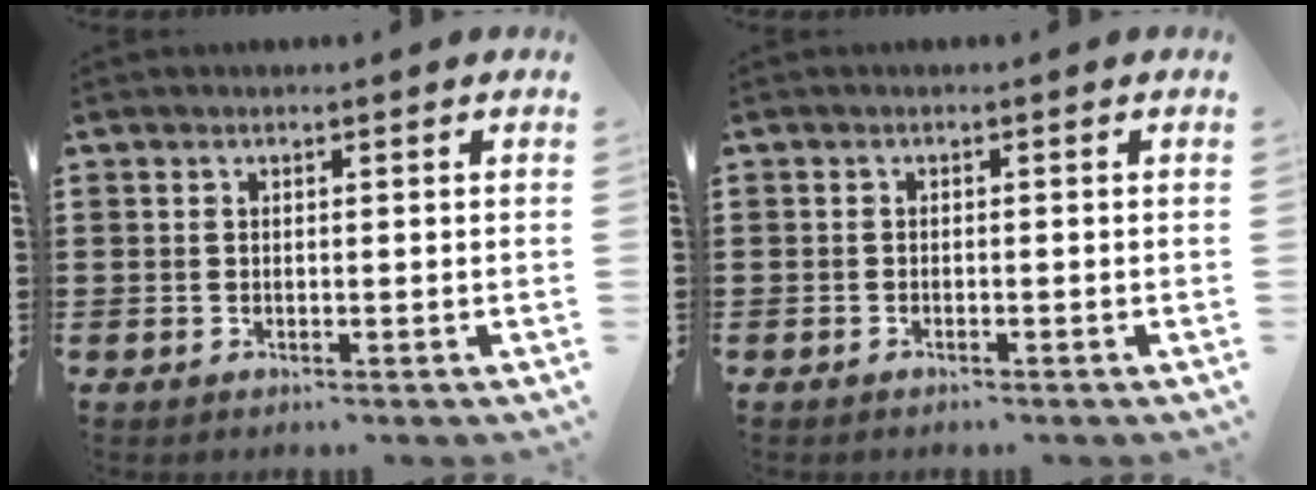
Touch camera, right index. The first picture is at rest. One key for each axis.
{"total": 0.6, "fx": -0.5, "fy": -0.1, "fz": 0.2, "tx": -0.008, "ty": -0.006, "tz": -0.009}